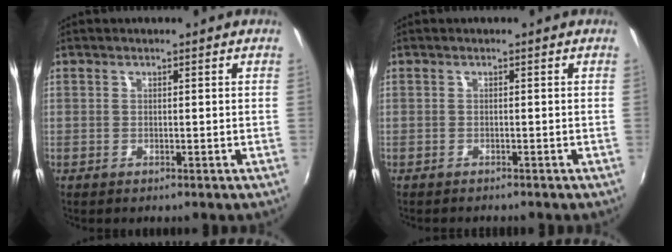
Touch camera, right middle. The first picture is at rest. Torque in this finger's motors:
{"motor_torque": [0.01, -0.07, 0.01, 0.00]}